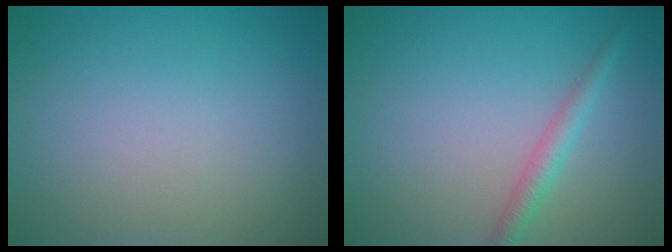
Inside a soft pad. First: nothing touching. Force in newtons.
{"total": 2.0, "press": 2.0, "slide": 0.1}